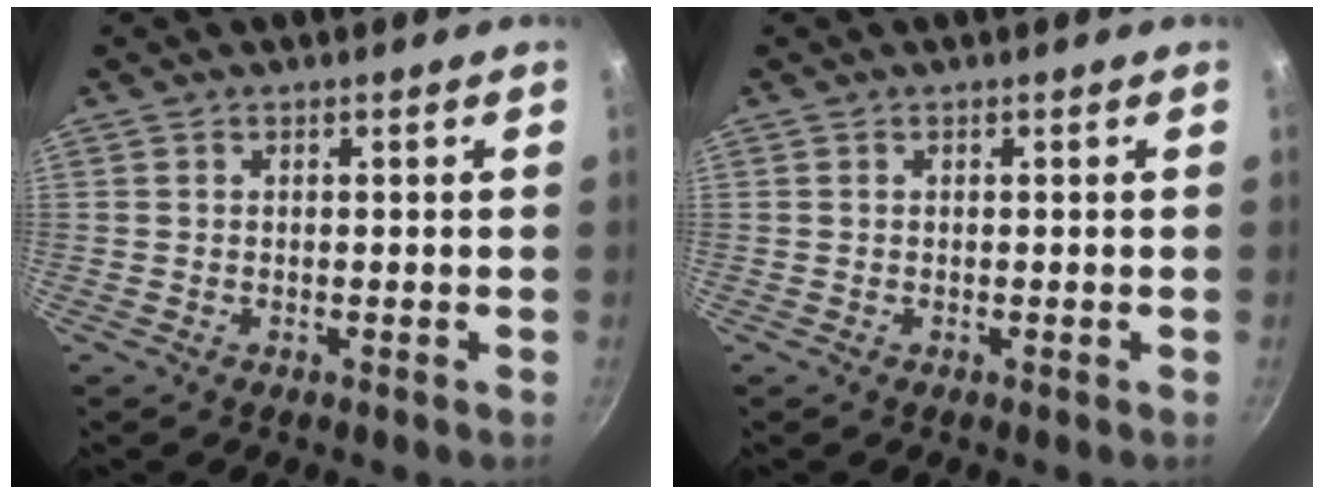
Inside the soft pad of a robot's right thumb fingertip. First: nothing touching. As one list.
[{"total": 0.0}]